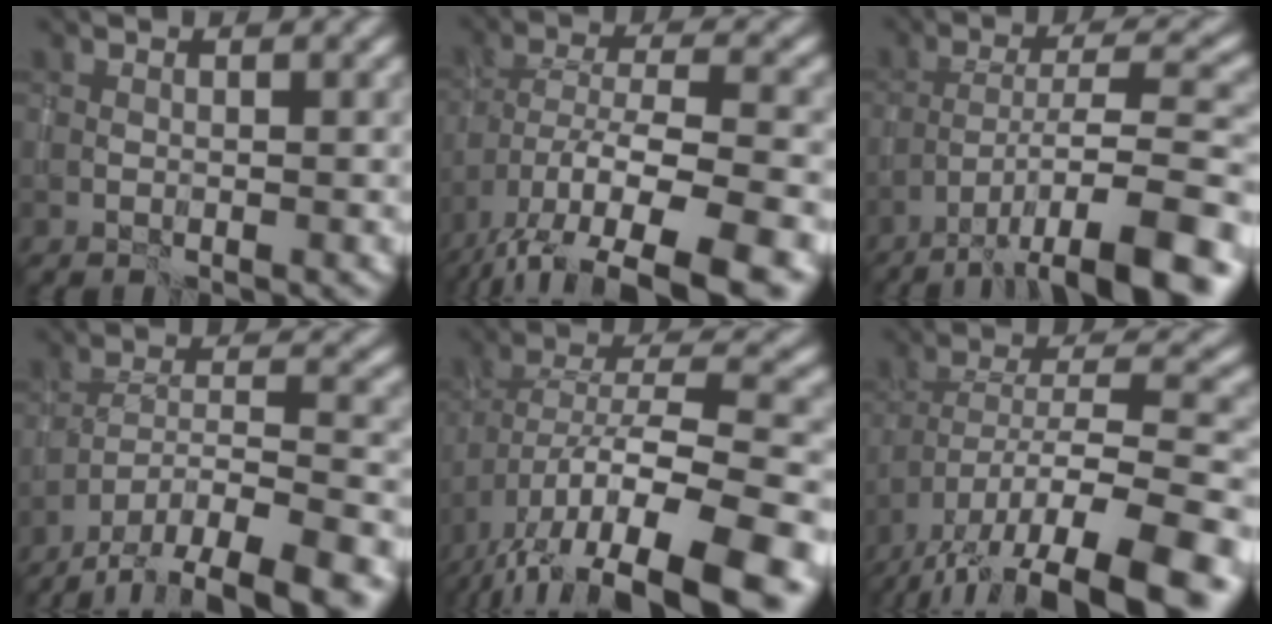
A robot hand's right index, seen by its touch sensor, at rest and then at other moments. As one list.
[{"total": 14.3, "force": [-9.2, 4.8, 9.9], "torque": [-0.190, -0.016, -0.134]}, {"total": 12.8, "force": [-8.1, 3.0, 9.4], "torque": [-0.151, 0.008, -0.124]}, {"total": 14.3, "force": [-11.4, 4.7, 7.2], "torque": [-0.114, -0.009, -0.159]}, {"total": 15.1, "force": [-8.7, 4.9, 11.4], "torque": [-0.193, 0.002, -0.135]}, {"total": 15.0, "force": [-9.9, 4.5, 10.4], "torque": [-0.185, 0.001, -0.152]}]